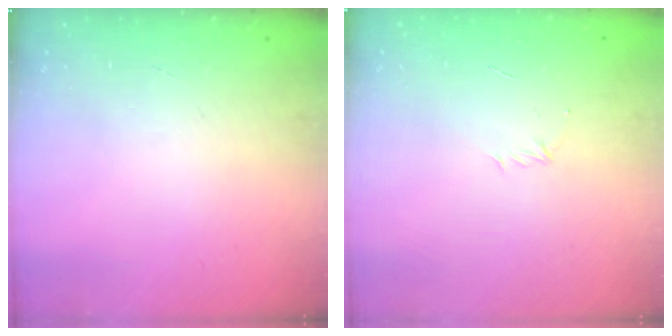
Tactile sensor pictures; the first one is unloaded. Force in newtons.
{"total": 2.9, "press": 2.8, "slide": 0.7}